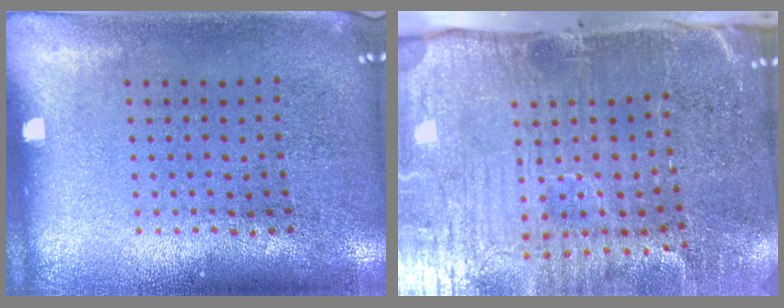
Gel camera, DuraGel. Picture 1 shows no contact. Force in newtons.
{"total": 5.2, "press": 4.3, "slide": 2.9}